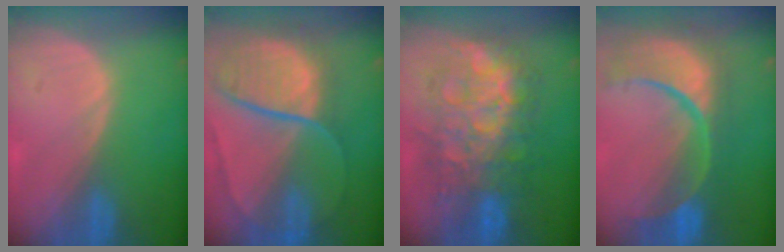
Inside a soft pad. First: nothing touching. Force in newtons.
{"total": 10.8, "press": 9.0, "slide": 6.0}
{"total": 12.2, "press": 12.2, "slide": 1.1}
{"total": 13.7, "press": 10.8, "slide": 8.3}